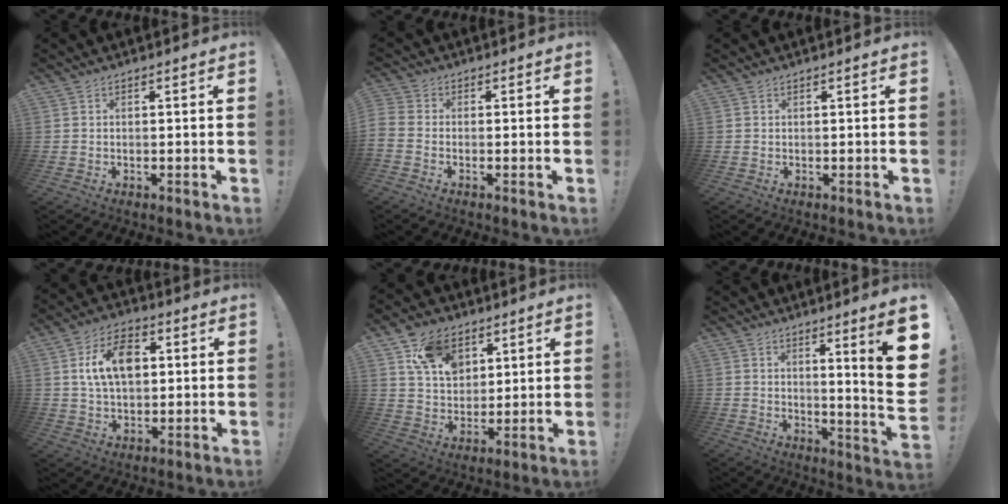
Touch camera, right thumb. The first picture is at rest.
{"total": 2.5, "force": [-1.0, 1.4, 1.8], "torque": [-0.049, 0.001, -0.014]}
{"total": 0.0}
{"total": 12.9, "force": [3.2, 8.8, 8.9], "torque": [-0.130, 0.007, 0.061]}
{"total": 13.1, "force": [7.0, 9.2, 6.1], "torque": [-0.106, -0.020, 0.138]}
{"total": 13.1, "force": [4.7, -0.3, 12.2], "torque": [-0.172, -0.050, 0.058]}